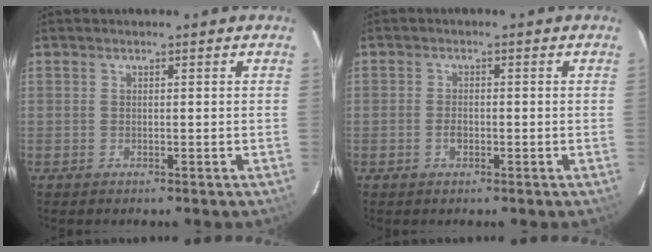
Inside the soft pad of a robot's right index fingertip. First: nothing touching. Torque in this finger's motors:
{"motor_torque": [0.00, 0.09, -0.05, -0.01]}